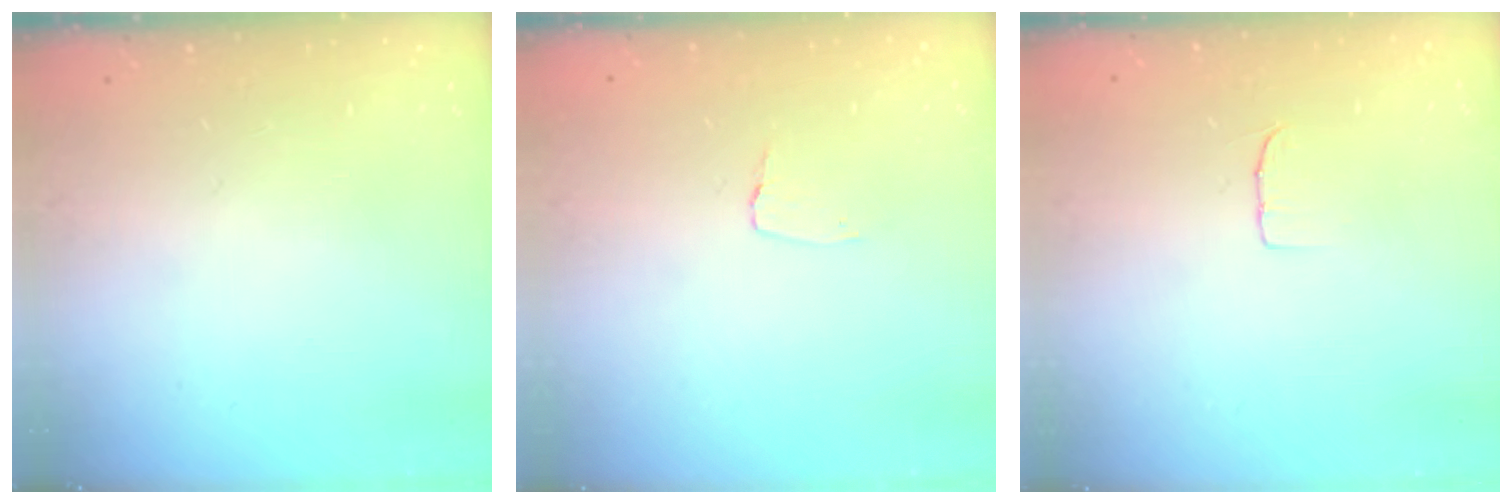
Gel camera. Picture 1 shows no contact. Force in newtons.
{"total": 2.6, "press": 2.6, "slide": 0.2}
{"total": 4.4, "press": 4.3, "slide": 0.4}